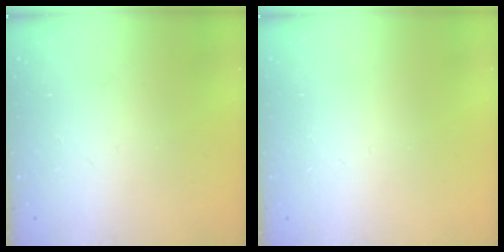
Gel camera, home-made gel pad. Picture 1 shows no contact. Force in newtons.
{"total": 0.0}